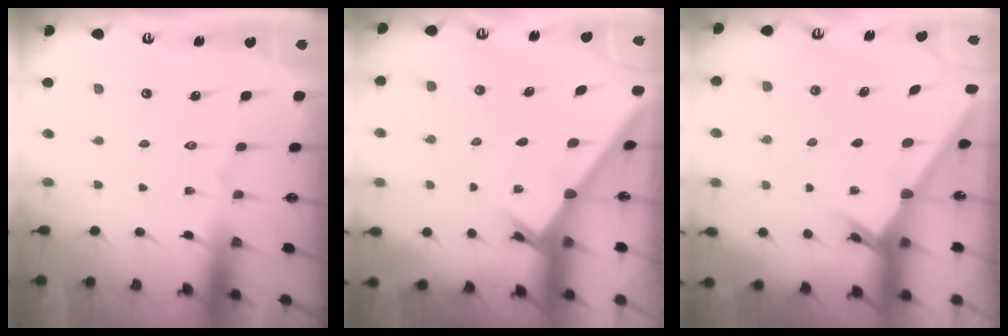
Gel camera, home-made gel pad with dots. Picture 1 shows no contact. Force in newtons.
{"total": 1.4, "press": 1.4, "slide": 0.1}
{"total": 2.3, "press": 2.3, "slide": 0.2}